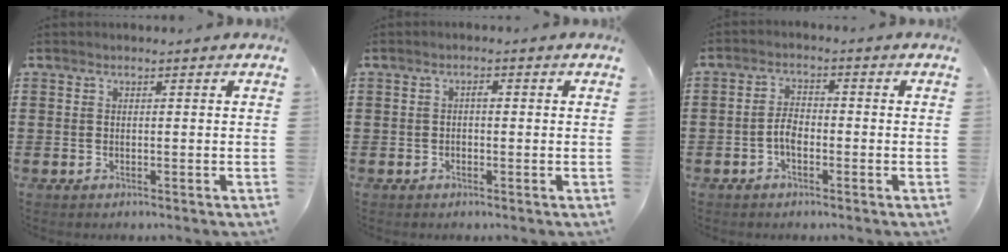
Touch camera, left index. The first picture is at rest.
{"total": 1.1, "force": [0.0, 0.5, 1.0], "torque": [-0.021, 0.002, -0.002]}
{"total": 3.2, "force": [-1.2, 1.4, 2.6], "torque": [-0.062, -0.001, -0.026]}